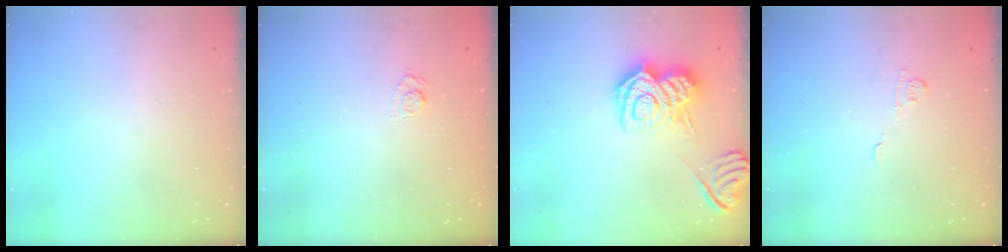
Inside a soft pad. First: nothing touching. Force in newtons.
{"total": 2.5, "press": 2.1, "slide": 1.4}
{"total": 12.8, "press": 12.8, "slide": 0.6}
{"total": 3.8, "press": 3.7, "slide": 1.0}